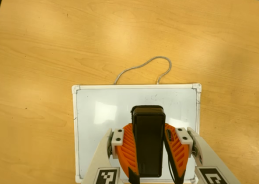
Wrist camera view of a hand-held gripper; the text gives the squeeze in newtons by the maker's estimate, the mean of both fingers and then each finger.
{"total": 6.6, "left": 5.8, "right": 7.5}